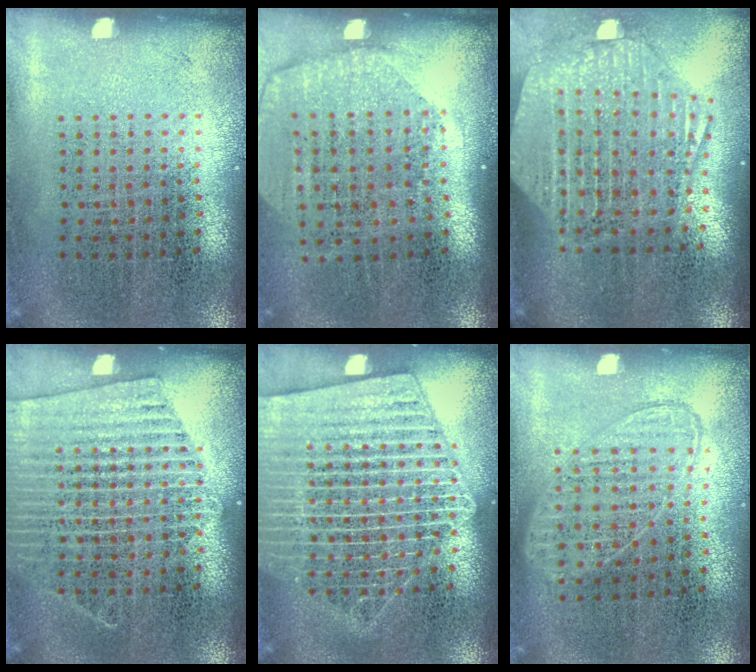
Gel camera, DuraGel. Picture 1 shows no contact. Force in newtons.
{"total": 1.9, "press": 1.6, "slide": 1.0}
{"total": 2.8, "press": 2.3, "slide": 1.5}
{"total": 2.6, "press": 2.6, "slide": 0.3}
{"total": 3.8, "press": 3.8, "slide": 0.4}
{"total": 0.8, "press": 0.8, "slide": 0.2}